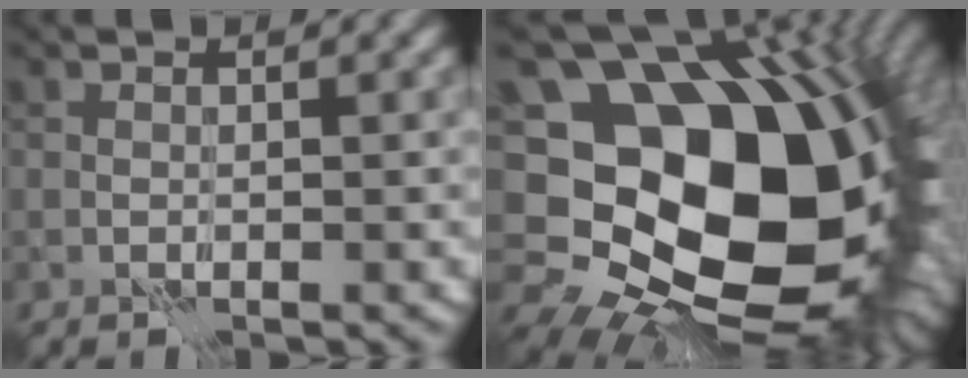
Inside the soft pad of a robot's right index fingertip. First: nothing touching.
{"total": 20.7, "force": [-0.5, 15.6, 13.5], "torque": [-0.242, -0.052, 0.032]}